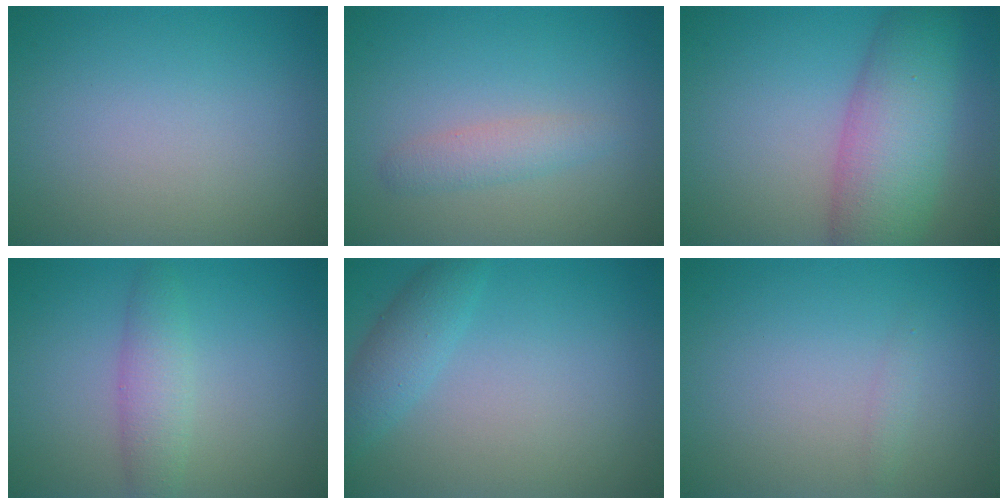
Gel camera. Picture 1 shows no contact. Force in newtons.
{"total": 1.8, "press": 1.8, "slide": 0.0}
{"total": 7.8, "press": 7.8, "slide": 0.3}
{"total": 2.7, "press": 2.7, "slide": 0.1}
{"total": 2.6, "press": 2.6, "slide": 0.1}
{"total": 0.6, "press": 0.6, "slide": 0.0}